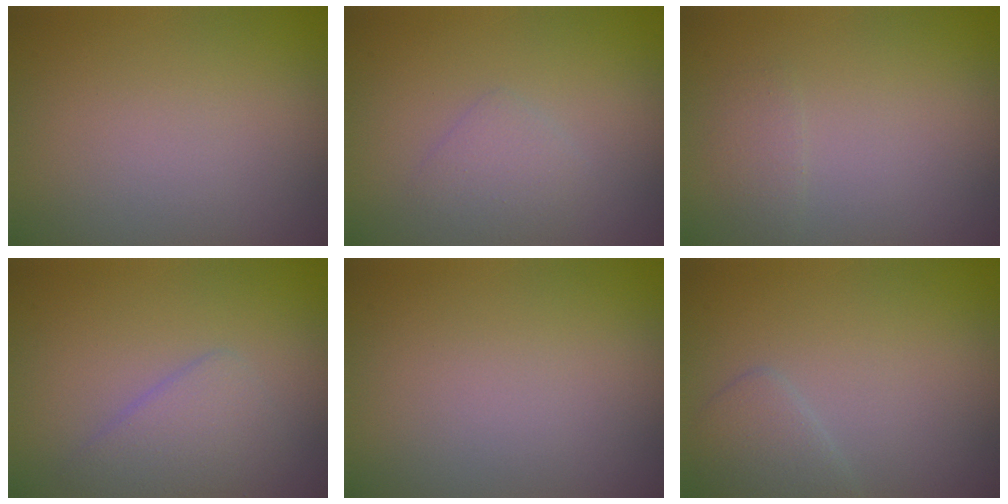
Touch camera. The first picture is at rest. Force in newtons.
{"total": 1.6, "press": 1.6, "slide": 0.1}
{"total": 0.9, "press": 0.9, "slide": 0.0}
{"total": 2.6, "press": 2.6, "slide": 0.1}
{"total": 0.0}
{"total": 2.0, "press": 2.0, "slide": 0.1}